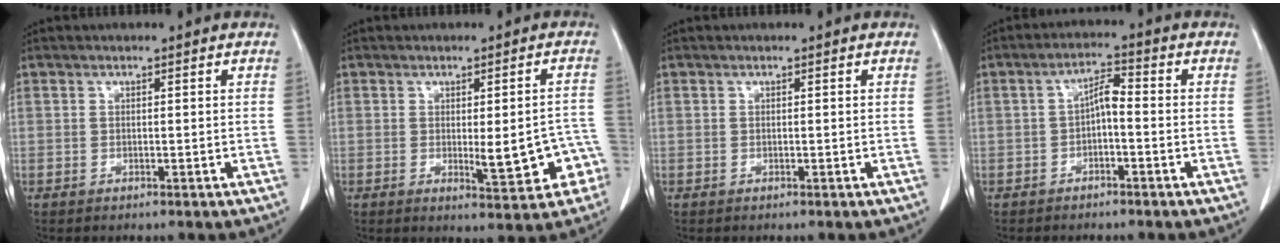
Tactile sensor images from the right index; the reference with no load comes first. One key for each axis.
{"total": 8.1, "fx": -2.2, "fy": 2.2, "fz": 7.5, "tx": -0.083, "ty": 0.007, "tz": -0.022}
{"total": 0.0}
{"total": 3.6, "fx": -0.8, "fy": 1.1, "fz": 3.4, "tx": -0.060, "ty": 0.014, "tz": -0.013}